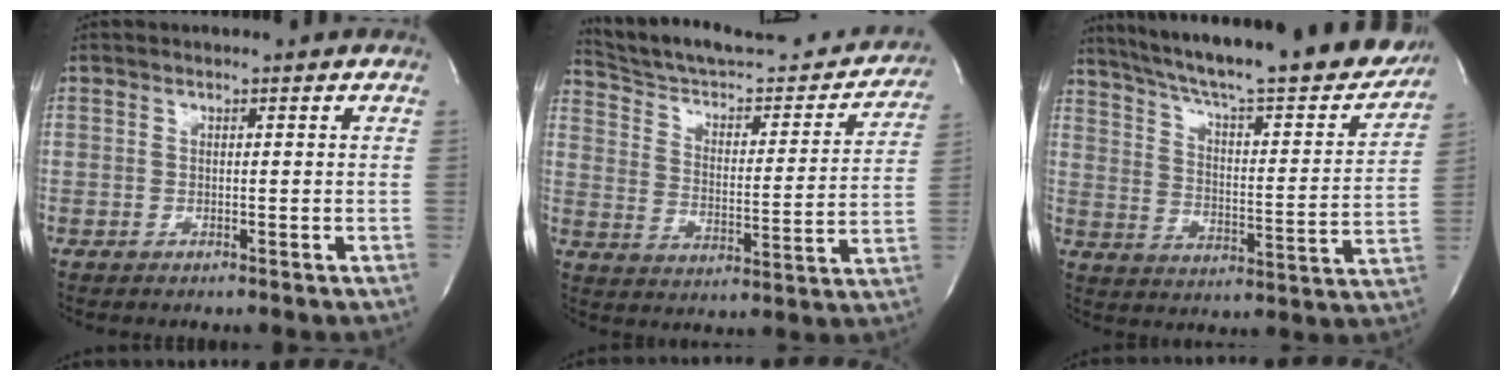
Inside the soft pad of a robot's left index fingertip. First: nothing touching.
{"total": 25.2, "force": [23.3, 4.7, 8.2], "torque": [-0.119, -0.045, 0.313]}
{"total": 28.7, "force": [24.6, 3.9, 14.2], "torque": [-0.233, -0.045, 0.327]}